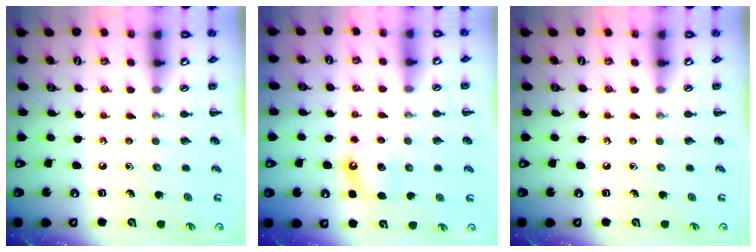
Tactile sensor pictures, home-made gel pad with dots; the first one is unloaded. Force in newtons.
{"total": 4.9, "press": 4.6, "slide": 1.6}
{"total": 0.0}